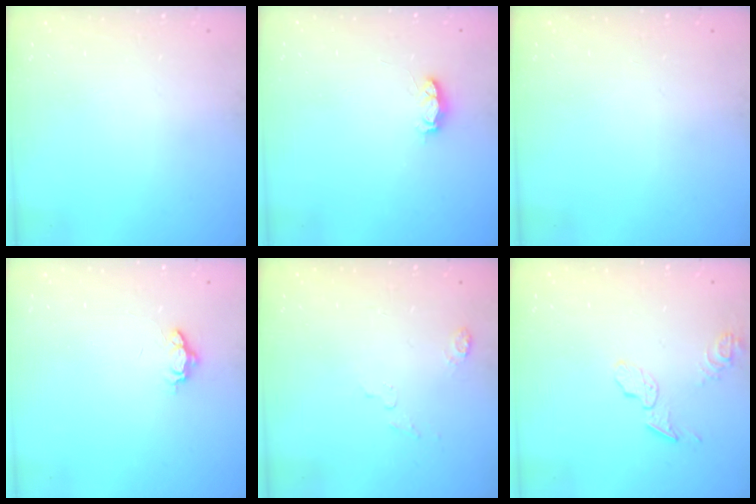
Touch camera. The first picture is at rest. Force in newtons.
{"total": 4.1, "press": 4.0, "slide": 0.9}
{"total": 0.0}
{"total": 3.7, "press": 3.7, "slide": 0.5}
{"total": 4.1, "press": 4.0, "slide": 0.8}
{"total": 7.4, "press": 7.4, "slide": 0.2}